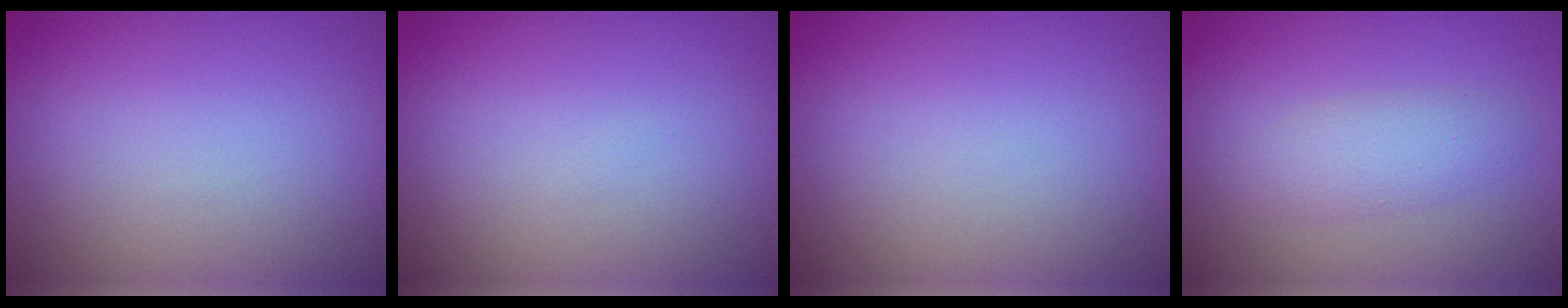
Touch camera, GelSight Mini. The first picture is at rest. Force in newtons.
{"total": 0.0}
{"total": 0.0}
{"total": 2.3, "press": 2.3, "slide": 0.1}